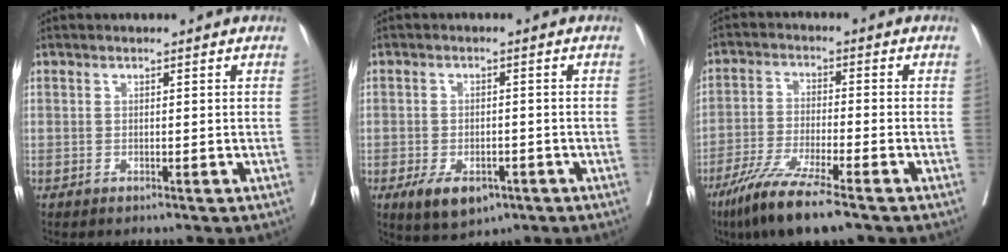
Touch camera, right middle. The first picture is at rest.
{"total": 6.7, "force": [-3.6, 3.6, 4.4], "torque": [-0.071, -0.004, -0.051]}
{"total": 10.0, "force": [-6.9, 0.3, 7.2], "torque": [-0.137, -0.030, -0.128]}